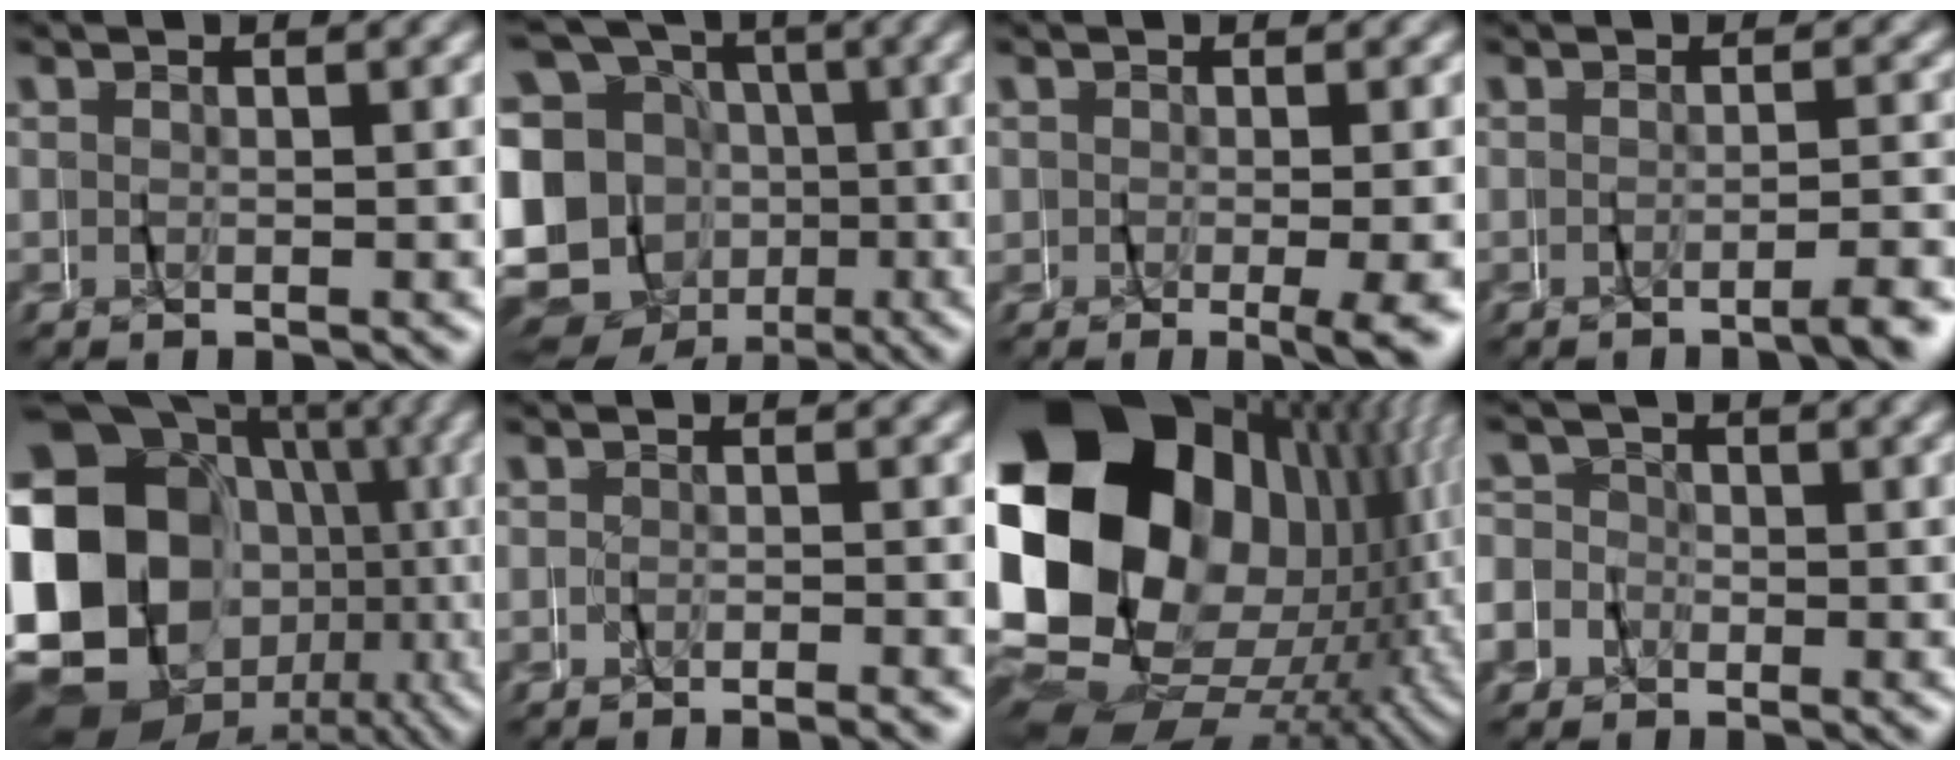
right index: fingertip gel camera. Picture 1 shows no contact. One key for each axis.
{"total": 14.5, "fx": -1.8, "fy": 13.1, "fz": 5.9, "tx": -0.141, "ty": -0.033, "tz": -0.044}
{"total": 3.5, "fx": -1.3, "fy": 1.3, "fz": 3.0, "tx": -0.046, "ty": -0.005, "tz": -0.017}
{"total": 2.6, "fx": -2.5, "fy": -0.6, "fz": 0.6, "tx": -0.008, "ty": 0.006, "tz": -0.045}
{"total": 20.6, "fx": -3.3, "fy": 15.8, "fz": 12.8, "tx": -0.234, "ty": -0.046, "tz": -0.039}
{"total": 1.8, "fx": -1.7, "fy": -0.5, "fz": -0.3, "tx": 0.007, "ty": 0.004, "tz": -0.034}
{"total": 28.7, "fx": -0.3, "fy": 19.5, "fz": 21.0, "tx": -0.345, "ty": -0.048, "tz": 0.013}
{"total": 6.6, "fx": -1.9, "fy": 6.2, "fz": 0.7, "tx": -0.028, "ty": -0.004, "tz": -0.049}